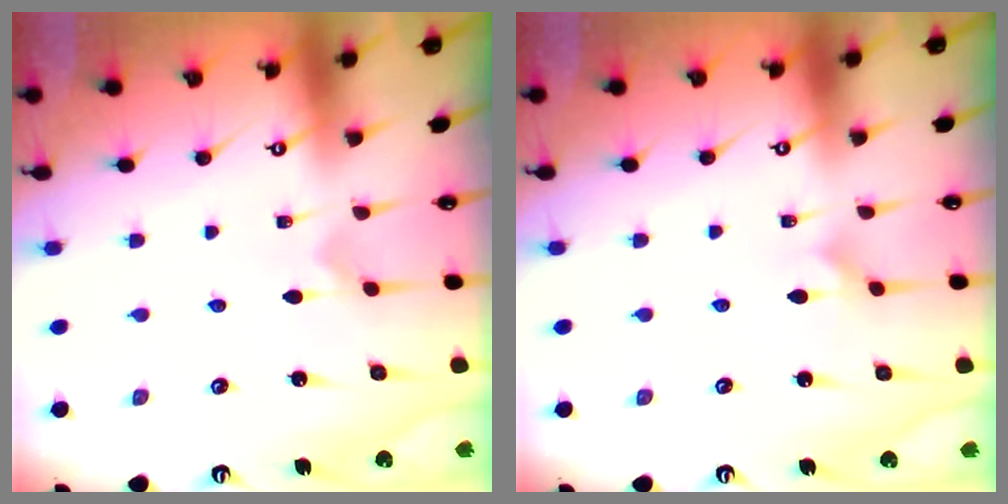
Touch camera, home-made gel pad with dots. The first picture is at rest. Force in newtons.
{"total": 1.5, "press": 1.5, "slide": 0.0}